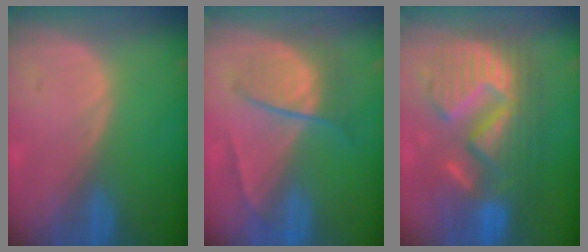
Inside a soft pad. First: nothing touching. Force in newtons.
{"total": 6.6, "press": 6.2, "slide": 2.4}
{"total": 13.2, "press": 13.2, "slide": 1.2}